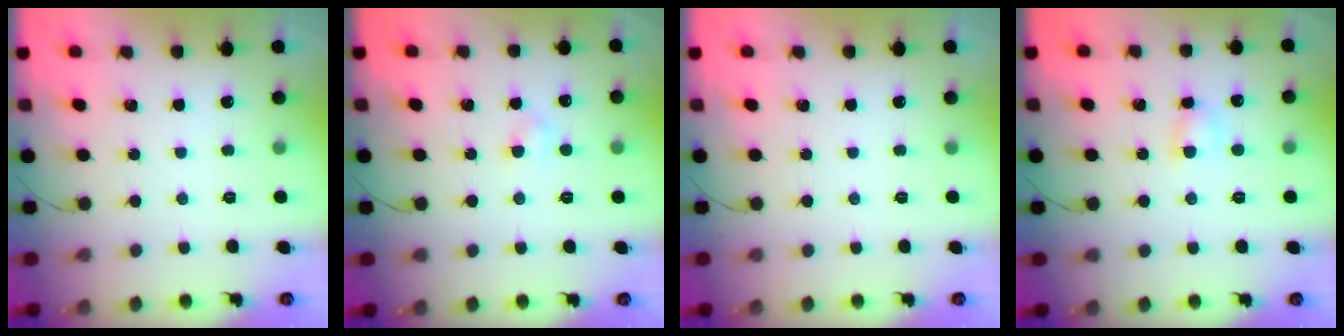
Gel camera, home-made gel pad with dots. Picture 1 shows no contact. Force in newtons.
{"total": 2.5, "press": 2.3, "slide": 0.9}
{"total": 0.0}
{"total": 3.9, "press": 3.7, "slide": 1.2}